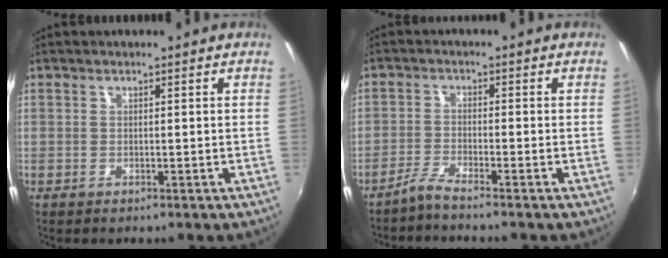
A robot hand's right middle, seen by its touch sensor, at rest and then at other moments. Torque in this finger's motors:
{"motor_torque": [0.64, -0.64, -0.02, 0.00]}